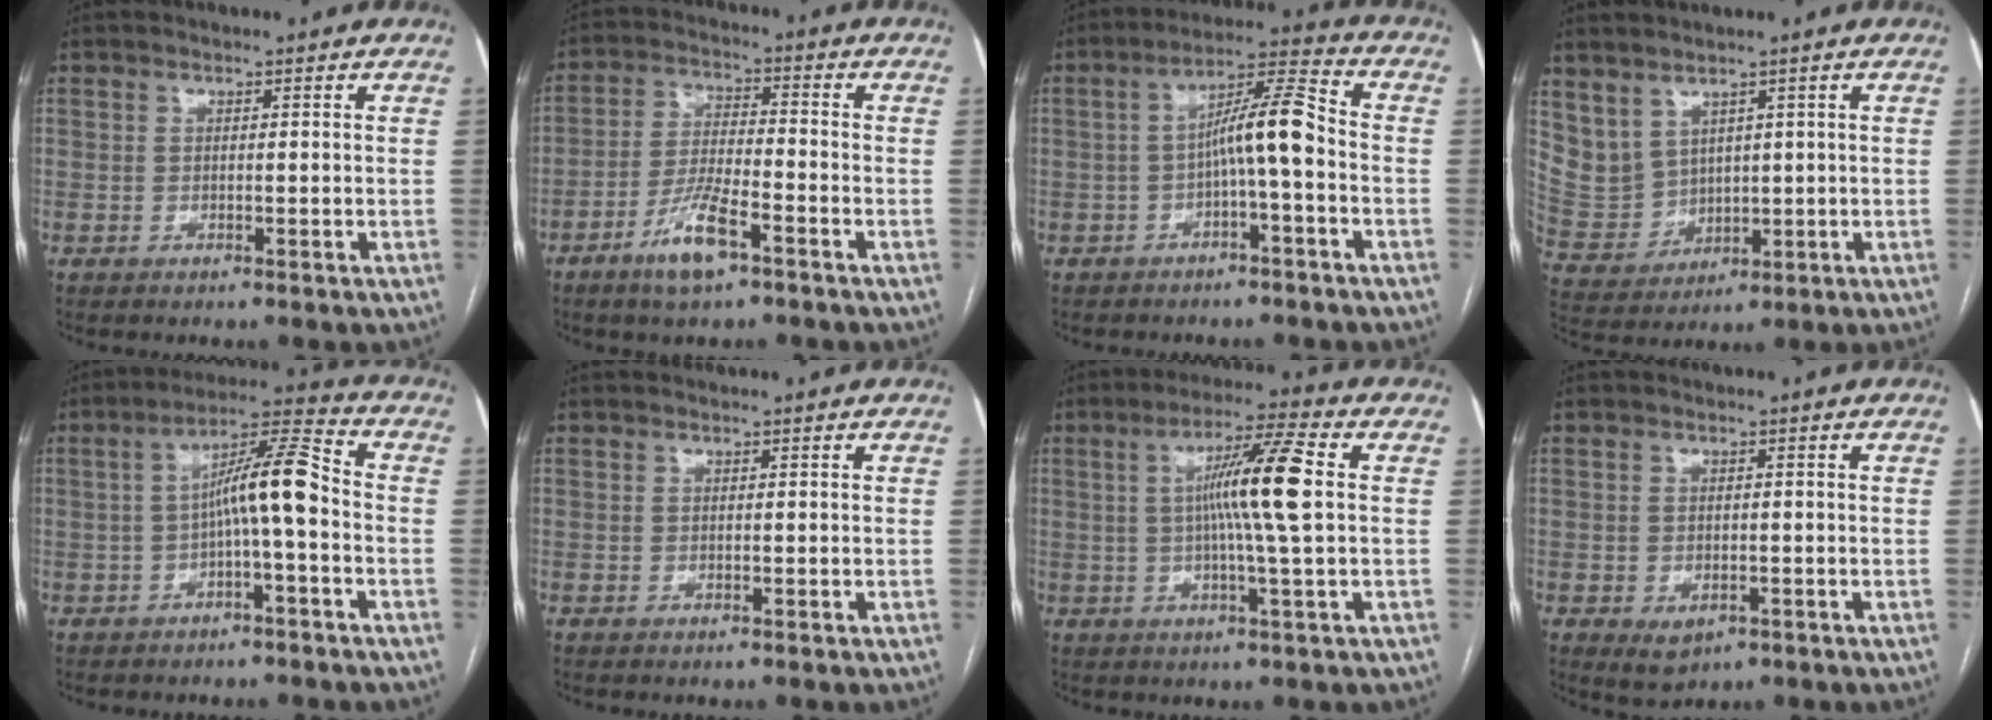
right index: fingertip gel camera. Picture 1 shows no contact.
{"total": 8.2, "force": [-4.9, 1.6, 6.4], "torque": [-0.130, -0.006, -0.090]}
{"total": 7.5, "force": [-1.3, 0.7, 7.4], "torque": [-0.125, 0.026, -0.023]}
{"total": 7.9, "force": [4.1, 6.2, 2.6], "torque": [-0.068, 0.013, 0.109]}
{"total": 9.0, "force": [-1.2, 0.7, 8.9], "torque": [-0.149, 0.031, -0.024]}
{"total": 0.0}
{"total": 10.5, "force": [1.1, -0.8, 10.4], "torque": [-0.181, 0.006, 0.015]}
{"total": 3.3, "force": [-1.4, 2.2, 1.9], "torque": [-0.029, -0.003, -0.008]}